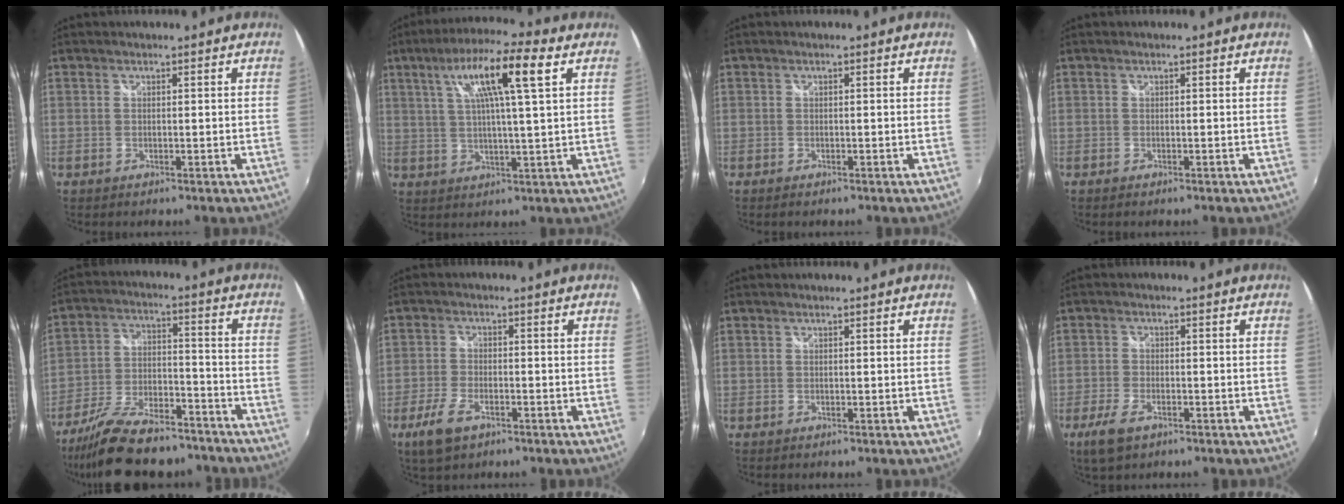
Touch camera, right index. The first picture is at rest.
{"total": 12.9, "force": [5.4, 1.3, 11.6], "torque": [-0.203, 0.022, 0.089]}
{"total": 0.7, "force": [-0.5, 0.3, 0.2], "torque": [-0.007, -0.004, -0.012]}
{"total": 0.6, "force": [-0.5, 0.3, 0.2], "torque": [-0.006, -0.003, -0.010]}
{"total": 20.2, "force": [-16.3, 7.0, 9.6], "torque": [-0.185, -0.010, -0.250]}
{"total": 6.9, "force": [-4.1, 3.3, 4.4], "torque": [-0.114, -0.009, -0.075]}
{"total": 0.0}
{"total": 5.8, "force": [-3.6, 2.7, 3.7], "torque": [-0.099, -0.010, -0.065]}